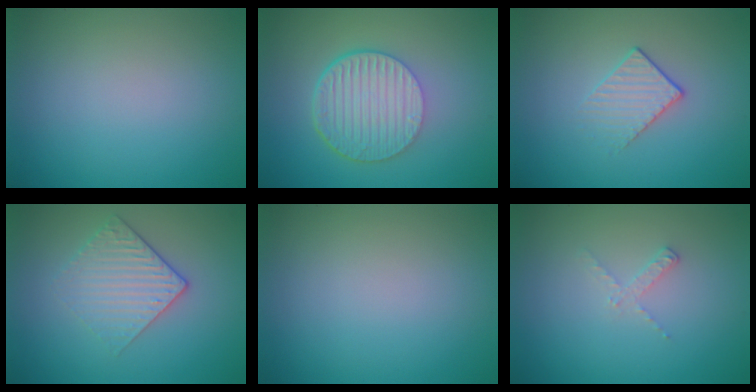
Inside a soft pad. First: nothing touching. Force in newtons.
{"total": 6.4, "press": 4.3, "slide": 4.7}
{"total": 1.6, "press": 1.1, "slide": 1.1}
{"total": 3.0, "press": 2.6, "slide": 1.6}
{"total": 0.0}
{"total": 1.1, "press": 1.1, "slide": 0.2}